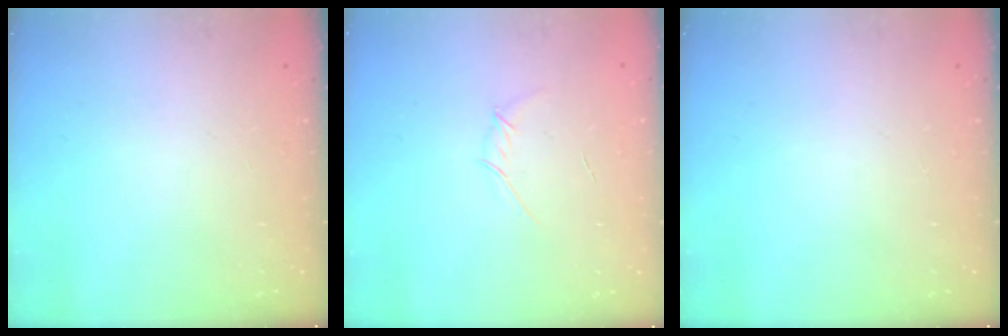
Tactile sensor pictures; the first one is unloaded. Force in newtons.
{"total": 3.0, "press": 2.9, "slide": 0.6}
{"total": 0.0}